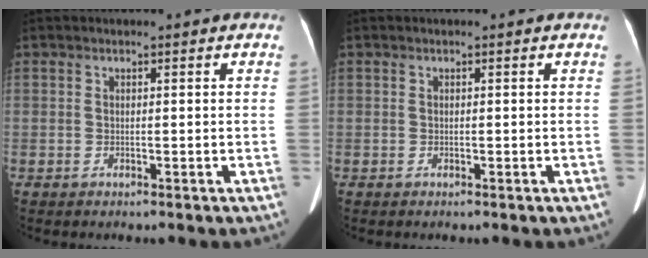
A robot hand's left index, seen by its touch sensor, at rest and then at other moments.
{"total": 0.0}